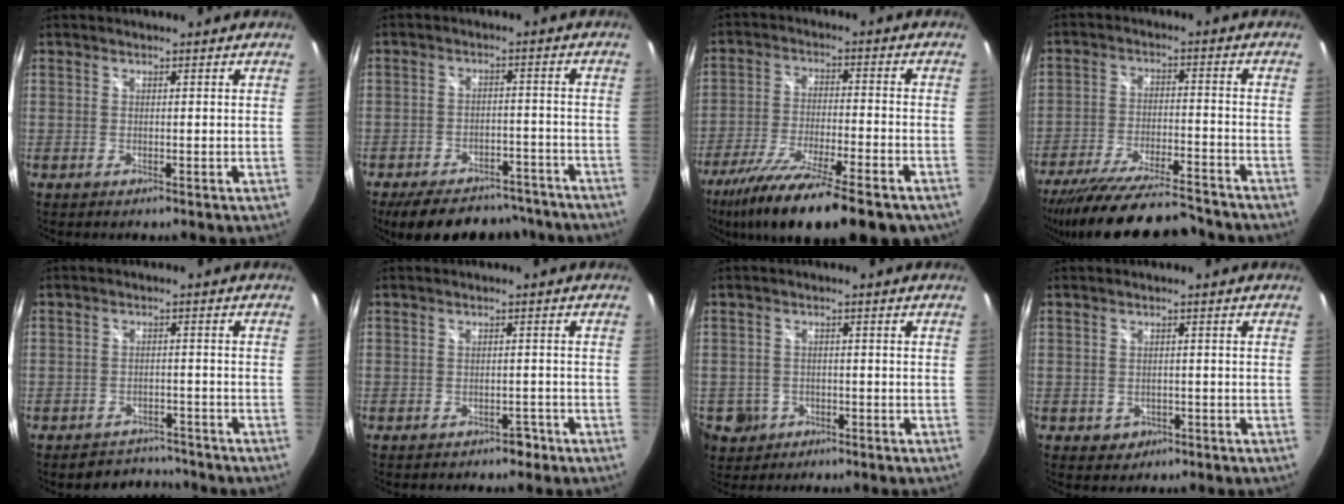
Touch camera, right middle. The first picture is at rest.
{"total": 17.3, "force": [-14.5, 6.8, 6.4], "torque": [-0.133, 0.019, -0.180]}
{"total": 21.9, "force": [-16.3, 4.7, 13.9], "torque": [-0.257, -0.061, -0.260]}
{"total": 22.1, "force": [-19.4, 3.8, 9.9], "torque": [-0.191, -0.039, -0.294]}
{"total": 5.2, "force": [-4.9, 1.8, -0.3], "torque": [-0.001, 0.016, -0.072]}
{"total": 2.9, "force": [-2.2, 1.7, 0.8], "torque": [-0.015, 0.003, -0.025]}
{"total": 6.2, "force": [-2.2, 5.6, 1.7], "torque": [-0.054, 0.004, -0.024]}
{"total": 2.9, "force": [-1.1, 2.6, 0.9], "torque": [-0.023, -0.001, -0.009]}